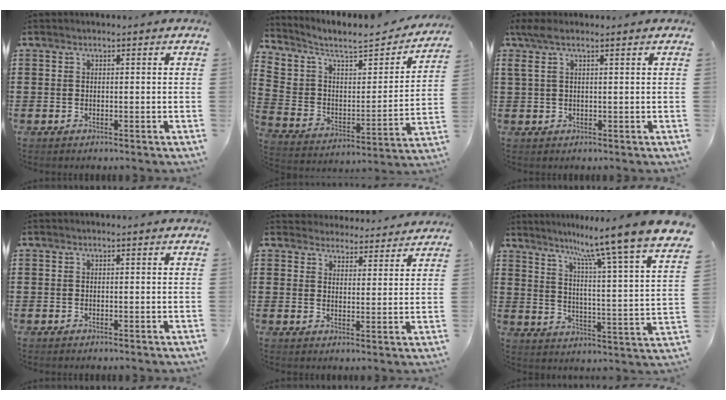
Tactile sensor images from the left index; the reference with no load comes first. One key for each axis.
{"total": 5.5, "fx": 4.7, "fy": 2.0, "fz": 2.0, "tx": -0.069, "ty": -0.039, "tz": 0.074}
{"total": 2.3, "fx": 1.0, "fy": 0.5, "fz": 2.0, "tx": -0.043, "ty": 0.000, "tz": 0.018}
{"total": 0.0}
{"total": 4.1, "fx": 4.1, "fy": 0.6, "fz": 0.0, "tx": -0.016, "ty": -0.019, "tz": 0.074}
{"total": 9.8, "fx": 8.3, "fy": -2.2, "fz": 4.7, "tx": -0.110, "ty": -0.078, "tz": 0.124}